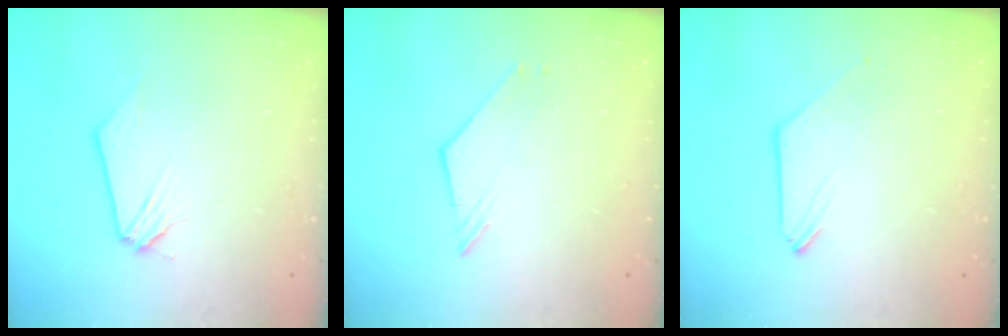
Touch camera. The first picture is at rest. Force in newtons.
{"total": 2.5, "press": 2.5, "slide": 0.1}
{"total": 0.0}